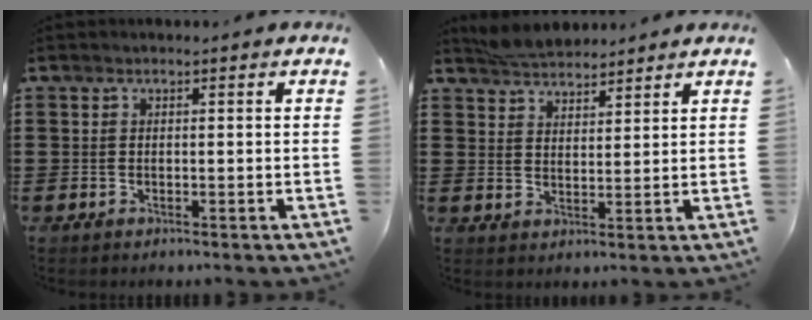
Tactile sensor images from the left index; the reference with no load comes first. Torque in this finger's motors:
{"motor_torque": [-1.60, -0.11, -0.42, -0.13]}